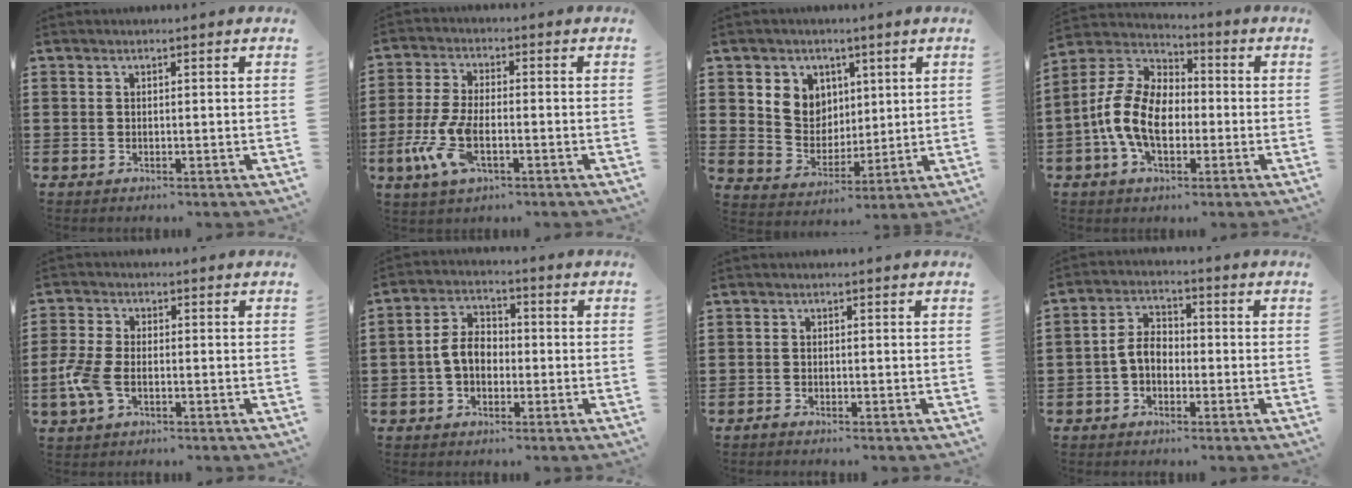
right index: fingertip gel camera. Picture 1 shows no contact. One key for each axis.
{"total": 8.2, "fx": -2.8, "fy": 3.5, "fz": 6.9, "tx": -0.171, "ty": -0.016, "tz": -0.054}
{"total": 6.3, "fx": 2.8, "fy": 5.6, "fz": 0.4, "tx": -0.038, "ty": -0.002, "tz": 0.050}
{"total": 11.3, "fx": -2.1, "fy": 7.2, "fz": 8.5, "tx": -0.209, "ty": 0.004, "tz": -0.042}
{"total": 5.5, "fx": -1.8, "fy": 2.6, "fz": 4.6, "tx": -0.113, "ty": -0.009, "tz": -0.037}
{"total": 5.6, "fx": -1.0, "fy": 3.8, "fz": 4.0, "tx": -0.098, "ty": 0.005, "tz": -0.026}
{"total": 0.7, "fx": -0.7, "fy": 0.0, "fz": 0.1, "tx": -0.004, "ty": -0.003, "tz": -0.014}
{"total": 4.5, "fx": -1.3, "fy": 3.0, "fz": 3.2, "tx": -0.082, "ty": 0.004, "tz": -0.033}